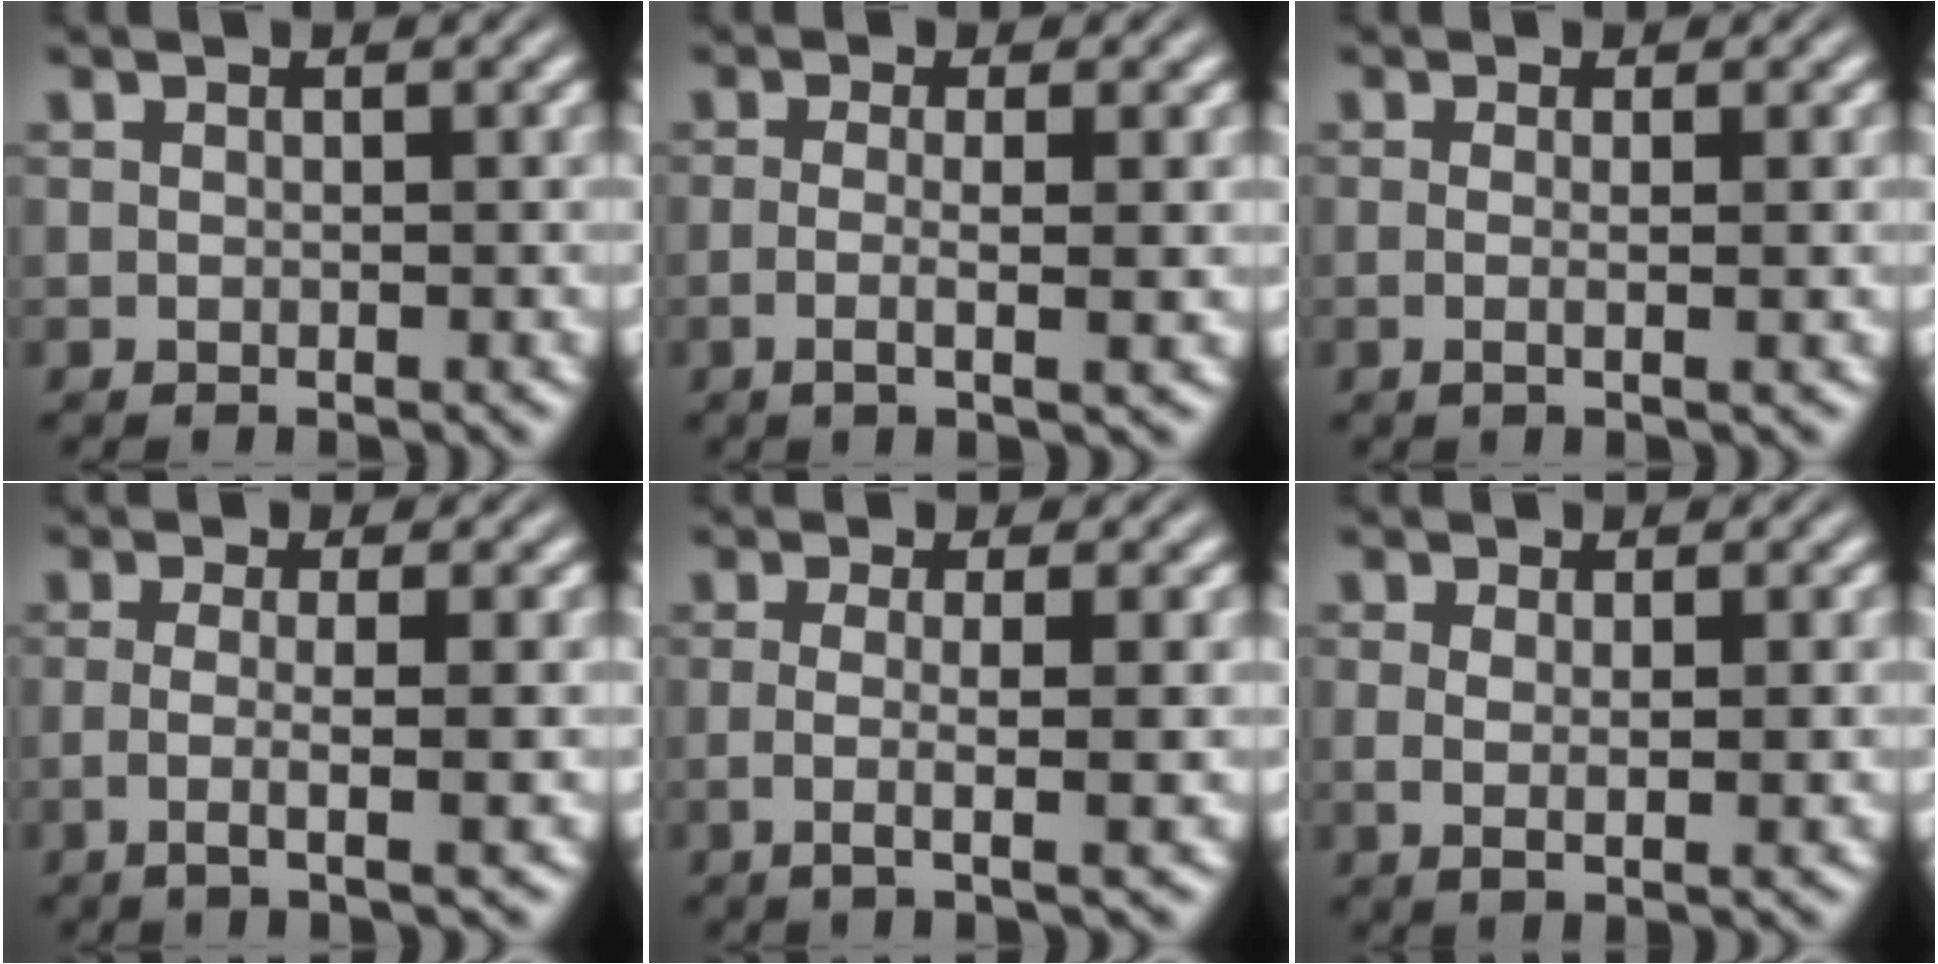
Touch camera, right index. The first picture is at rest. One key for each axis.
{"total": 2.5, "fx": -0.7, "fy": -0.9, "fz": 2.2, "tx": -0.046, "ty": -0.013, "tz": -0.006}
{"total": 1.6, "fx": -0.3, "fy": -0.9, "fz": 1.3, "tx": -0.030, "ty": -0.009, "tz": -0.001}
{"total": 3.0, "fx": -0.5, "fy": -0.9, "fz": 2.8, "tx": -0.053, "ty": -0.012, "tz": -0.002}
{"total": 3.1, "fx": -0.2, "fy": -0.8, "fz": 3.0, "tx": -0.052, "ty": -0.011, "tz": 0.002}
{"total": 1.8, "fx": 0.4, "fy": -0.2, "fz": 1.8, "tx": -0.036, "ty": -0.015, "tz": 0.018}